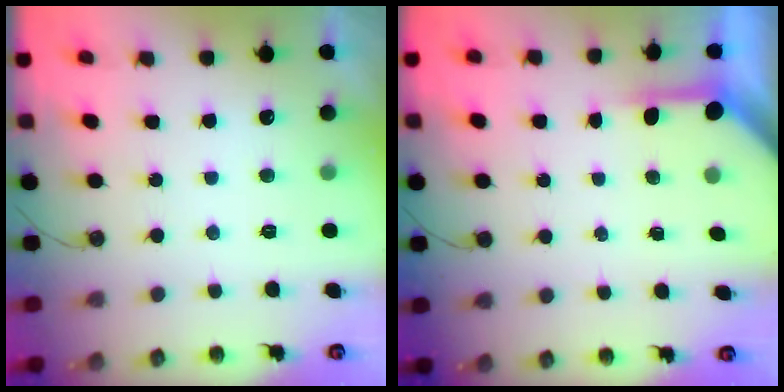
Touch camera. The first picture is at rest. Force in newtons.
{"total": 4.0, "press": 4.0, "slide": 0.4}